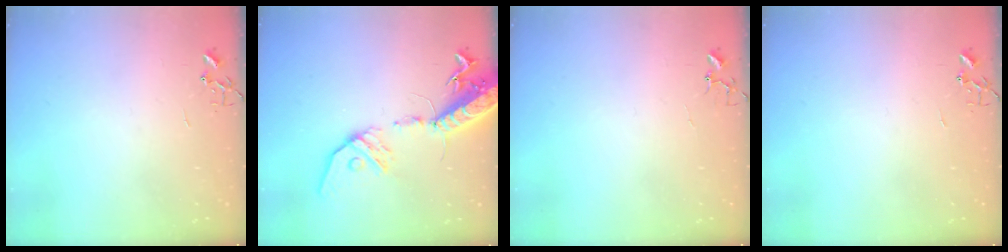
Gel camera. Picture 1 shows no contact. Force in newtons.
{"total": 18.2, "press": 17.7, "slide": 4.0}
{"total": 4.0, "press": 4.0, "slide": 0.3}
{"total": 0.0}